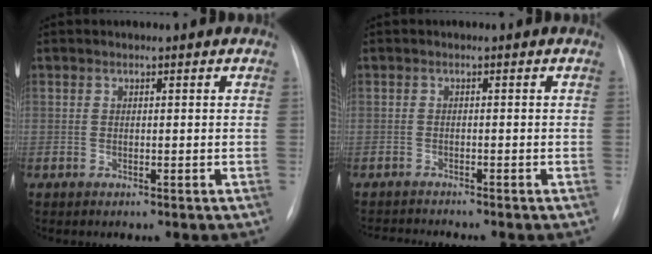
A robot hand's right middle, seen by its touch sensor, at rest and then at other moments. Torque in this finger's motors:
{"motor_torque": [0.04, -0.05, 0.01, 0.01]}